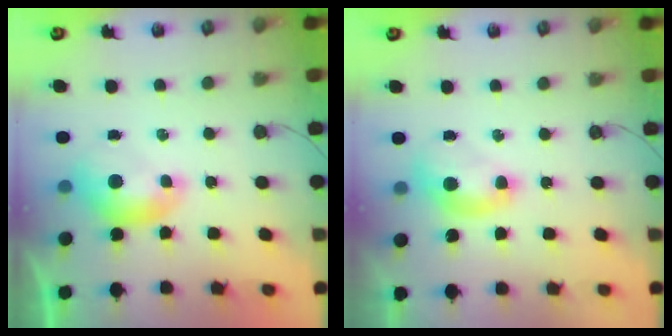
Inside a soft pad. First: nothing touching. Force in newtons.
{"total": 2.5, "press": 2.3, "slide": 0.9}